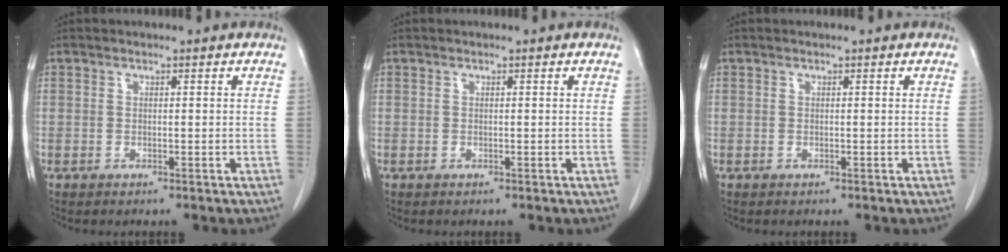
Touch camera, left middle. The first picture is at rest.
{"total": 0.0}
{"total": 0.0}